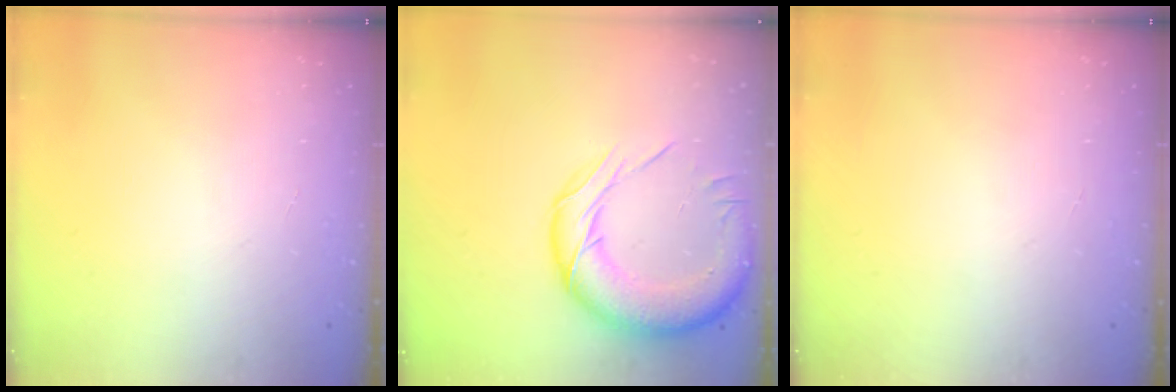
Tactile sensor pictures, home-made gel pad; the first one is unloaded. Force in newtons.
{"total": 18.5, "press": 18.2, "slide": 3.6}
{"total": 0.0}